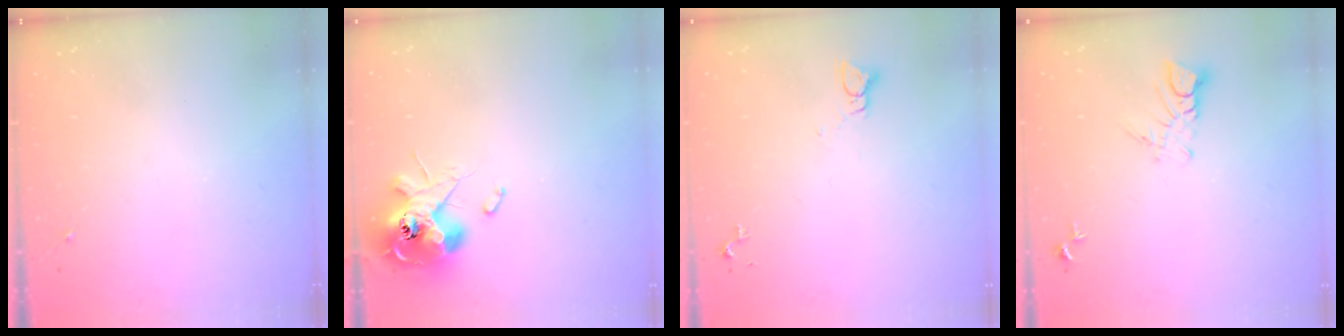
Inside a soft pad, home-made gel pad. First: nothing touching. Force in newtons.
{"total": 13.1, "press": 13.0, "slide": 1.6}
{"total": 2.2, "press": 2.2, "slide": 0.1}
{"total": 5.0, "press": 5.0, "slide": 0.3}